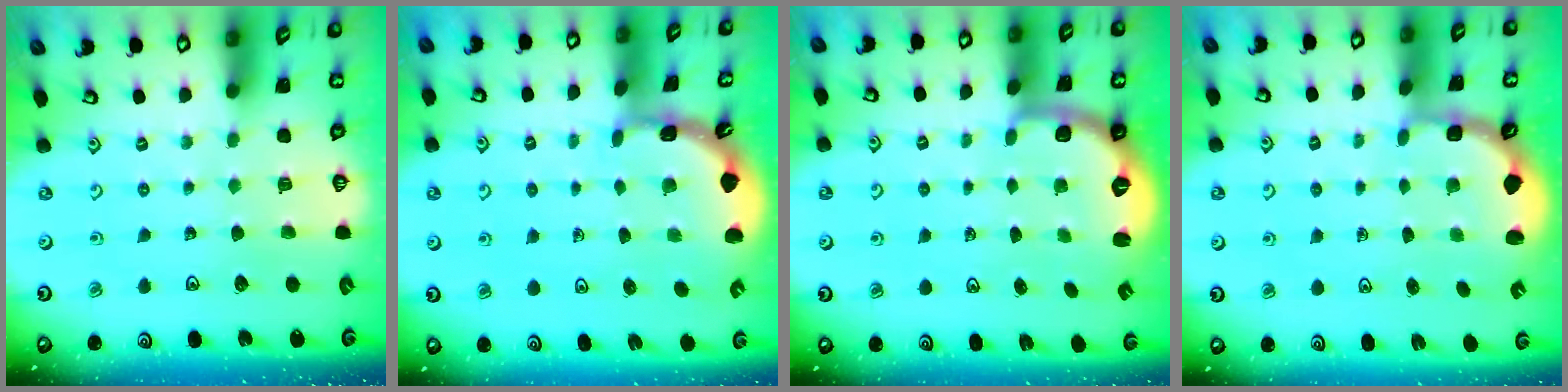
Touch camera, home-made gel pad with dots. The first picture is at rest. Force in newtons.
{"total": 1.8, "press": 1.8, "slide": 0.1}
{"total": 2.6, "press": 1.4, "slide": 2.2}
{"total": 2.6, "press": 2.0, "slide": 1.7}